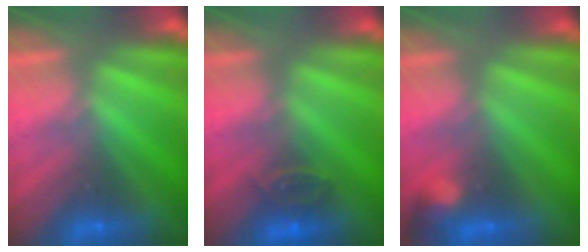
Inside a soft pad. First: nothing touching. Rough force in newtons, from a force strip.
{"total": 2.5}
{"total": 2.9}